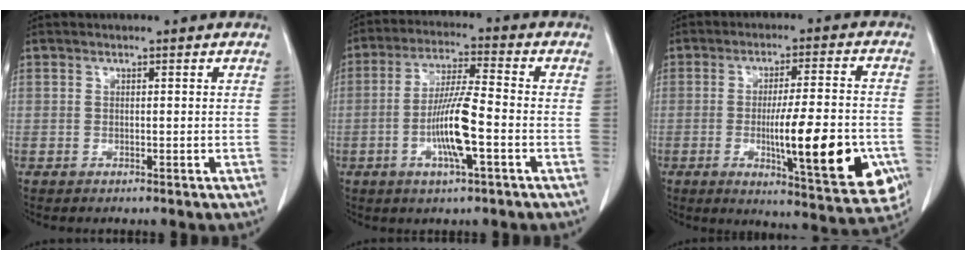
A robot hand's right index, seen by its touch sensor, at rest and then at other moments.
{"total": 9.7, "force": [-2.7, 0.6, 9.3], "torque": [-0.177, -0.002, -0.052]}
{"total": 17.7, "force": [-4.2, 2.8, 16.9], "torque": [-0.206, -0.008, -0.047]}